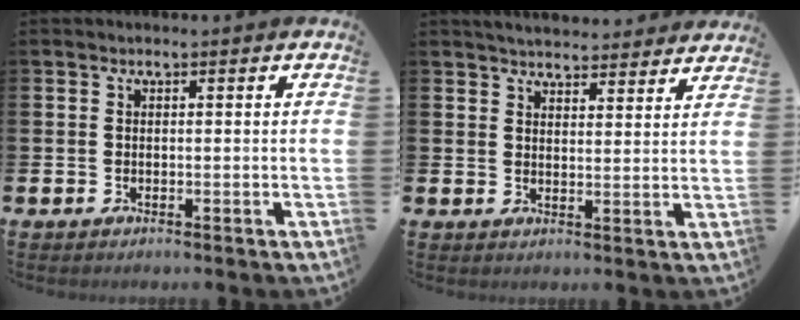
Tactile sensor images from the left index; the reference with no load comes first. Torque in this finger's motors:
{"motor_torque": [0.13, -0.45, 0.55, 0.12]}